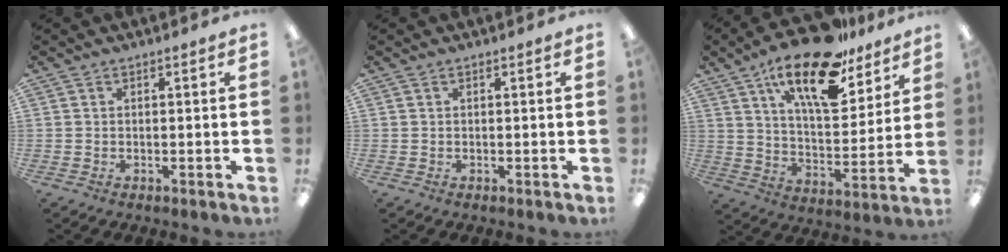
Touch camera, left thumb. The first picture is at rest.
{"total": 0.0}
{"total": 20.3, "force": [13.6, 7.9, 12.9], "torque": [-0.206, -0.080, 0.228]}